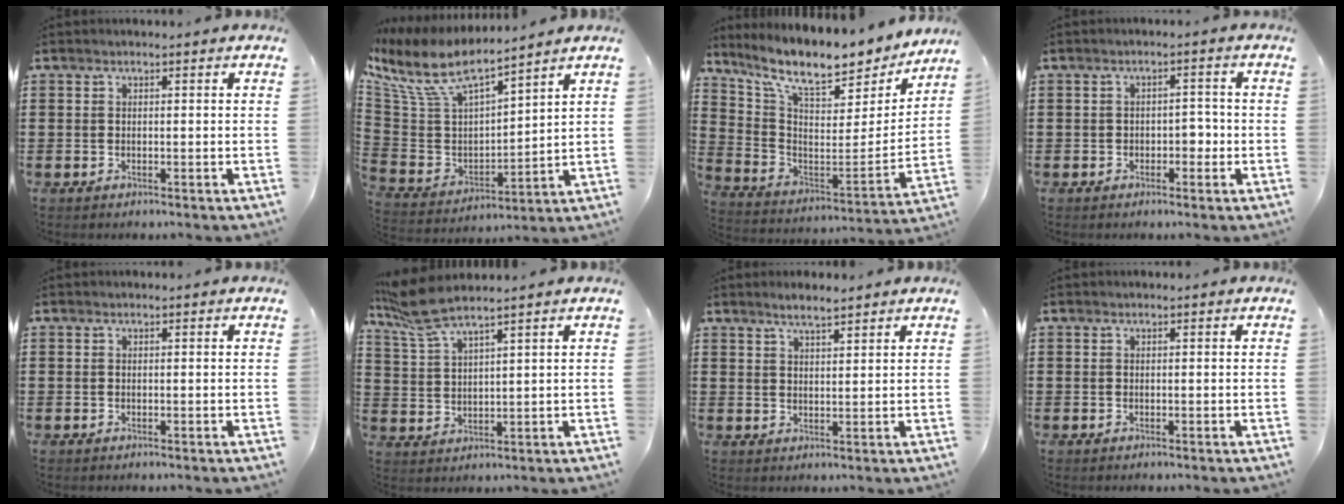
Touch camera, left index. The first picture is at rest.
{"total": 10.0, "force": [7.4, 3.1, 5.9], "torque": [-0.149, -0.044, 0.130]}
{"total": 10.9, "force": [9.1, 2.2, 5.6], "torque": [-0.131, -0.069, 0.153]}
{"total": 2.4, "force": [-0.8, 1.4, 1.7], "torque": [-0.036, 0.005, -0.020]}
{"total": 0.0}
{"total": 6.6, "force": [5.4, 0.8, 3.8], "torque": [-0.098, -0.013, 0.095]}
{"total": 3.0, "force": [2.5, 0.4, 1.5], "torque": [-0.034, 0.004, 0.046]}
{"total": 0.0}